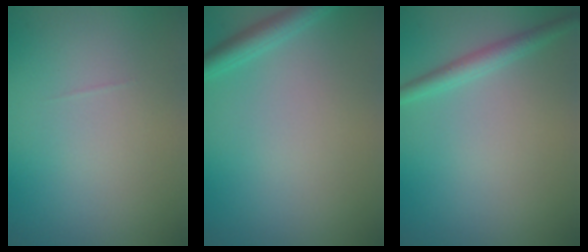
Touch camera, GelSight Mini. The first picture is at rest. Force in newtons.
{"total": 2.1, "press": 2.0, "slide": 0.2}
{"total": 2.0, "press": 2.0, "slide": 0.1}